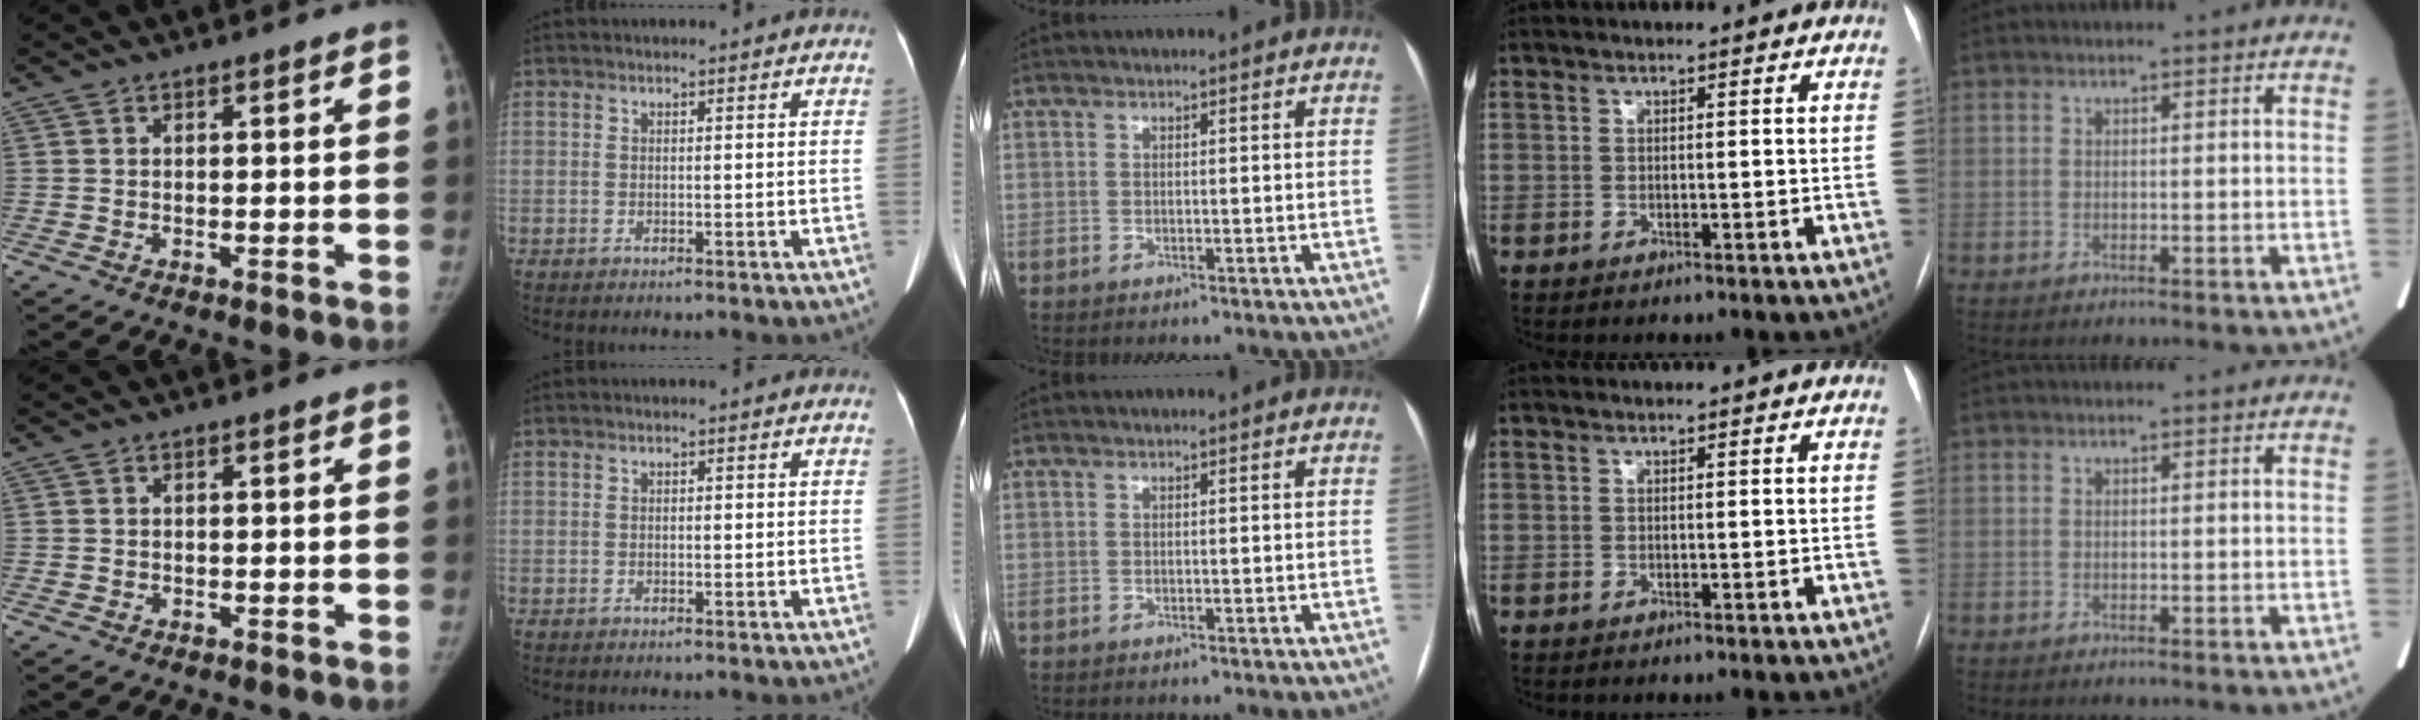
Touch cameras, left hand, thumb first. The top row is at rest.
{"thumb": {"total": 0.5, "force": [-0.2, 0.5, 0.1], "torque": [0.001, 0.004, -0.004]}, "index": {"total": 0.5, "force": [-0.2, 0.3, 0.4], "torque": [-0.008, 0.000, -0.001]}}